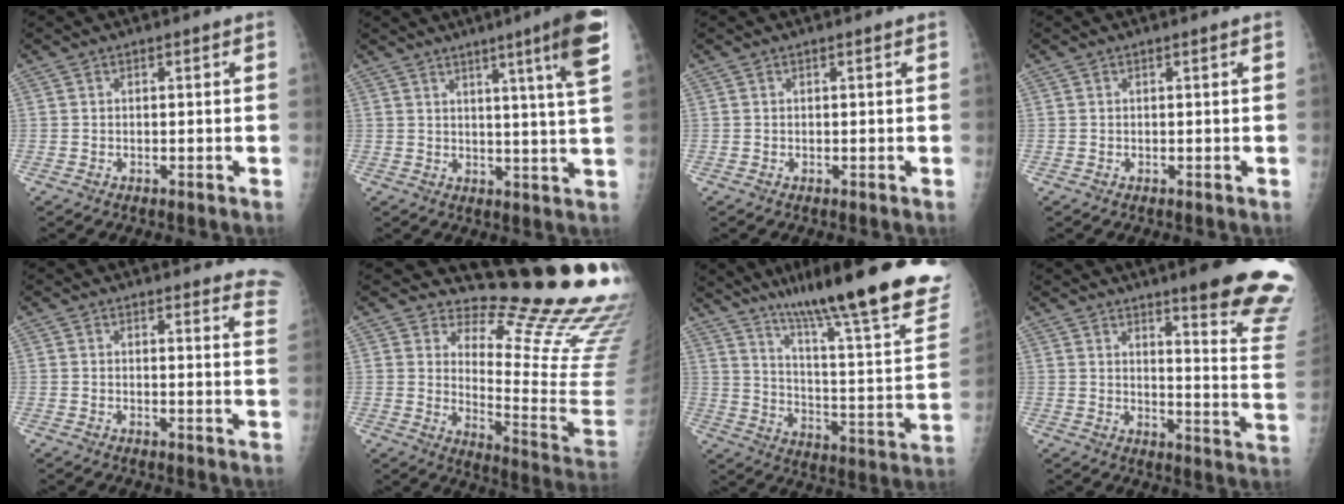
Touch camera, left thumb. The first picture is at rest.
{"total": 11.7, "force": [5.9, -0.6, 10.1], "torque": [-0.142, -0.028, 0.073]}
{"total": 0.0}
{"total": 0.0}
{"total": 10.1, "force": [9.9, 1.9, 1.2], "torque": [0.029, -0.078, 0.071]}
{"total": 19.4, "force": [16.6, 3.2, 9.5], "torque": [-0.099, -0.192, 0.214]}
{"total": 31.9, "force": [23.1, 4.6, 21.5], "torque": [-0.280, -0.102, 0.330]}
{"total": 20.2, "force": [15.0, 2.2, 13.4], "torque": [-0.143, -0.112, 0.186]}